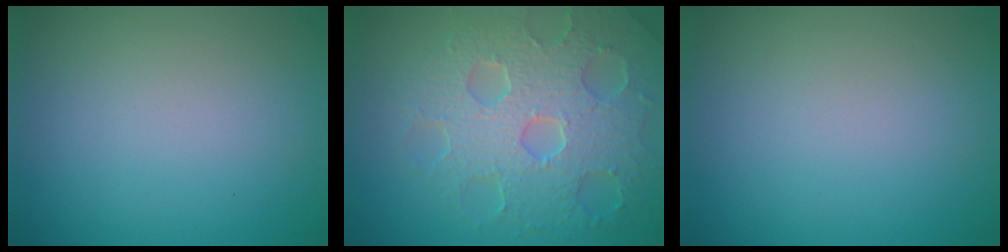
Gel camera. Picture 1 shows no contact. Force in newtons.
{"total": 7.9, "press": 5.8, "slide": 5.3}
{"total": 0.0}